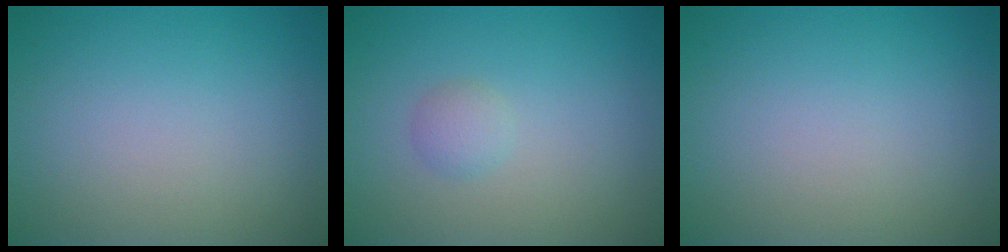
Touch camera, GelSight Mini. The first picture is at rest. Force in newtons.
{"total": 1.2, "press": 1.2, "slide": 0.0}
{"total": 0.0}